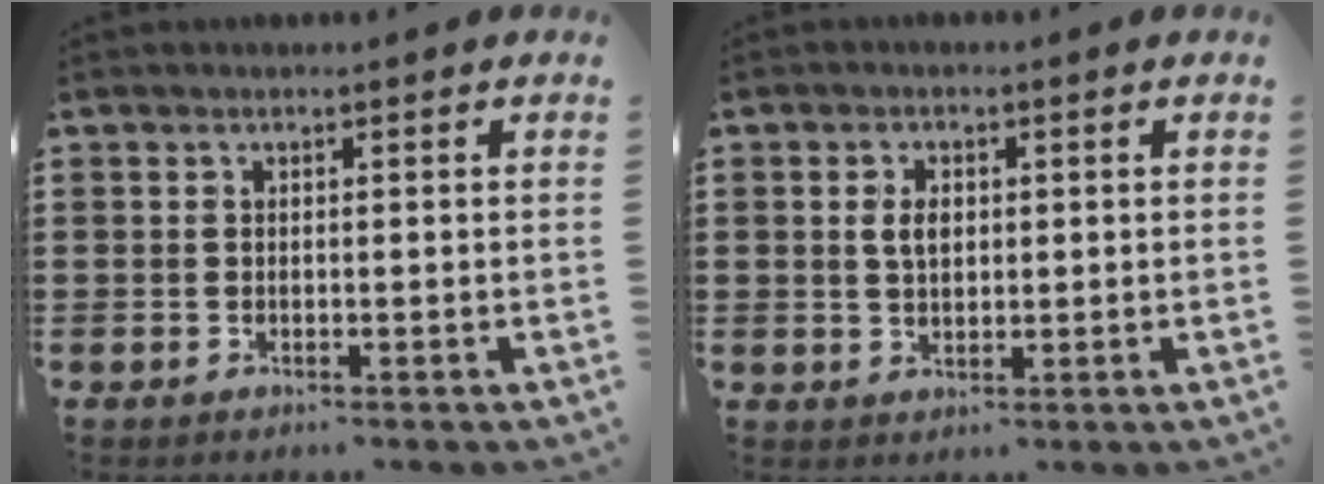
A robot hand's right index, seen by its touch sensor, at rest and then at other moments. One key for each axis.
{"total": 3.1, "fx": 0.5, "fy": 1.8, "fz": 2.4, "tx": -0.043, "ty": 0.005, "tz": 0.005}